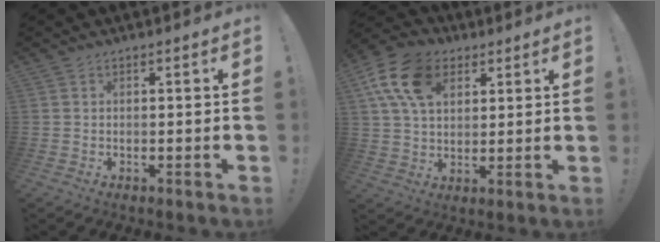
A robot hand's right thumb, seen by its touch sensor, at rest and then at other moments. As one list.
[{"total": 15.9, "force": [6.7, 10.8, 9.6], "torque": [-0.169, -0.020, 0.126]}]